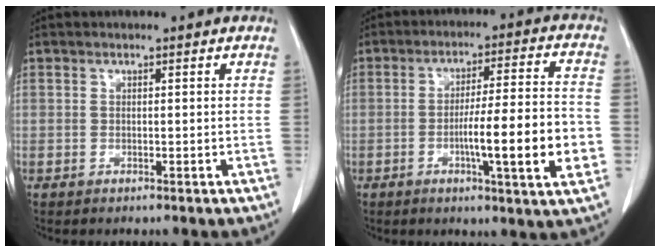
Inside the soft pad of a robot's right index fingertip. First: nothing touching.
{"total": 13.4, "force": [-3.3, 0.5, 13.0], "torque": [-0.199, -0.003, -0.054]}